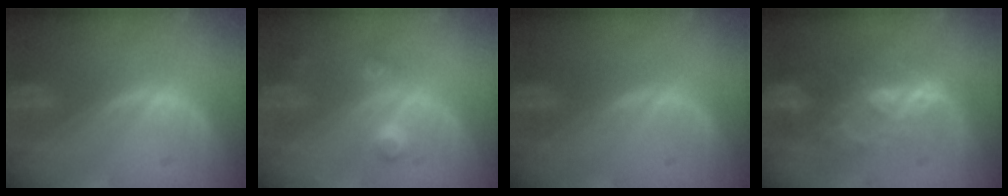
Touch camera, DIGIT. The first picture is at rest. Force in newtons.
{"total": 3.6, "press": 3.5, "slide": 1.0}
{"total": 0.0}
{"total": 6.9, "press": 6.7, "slide": 1.7}